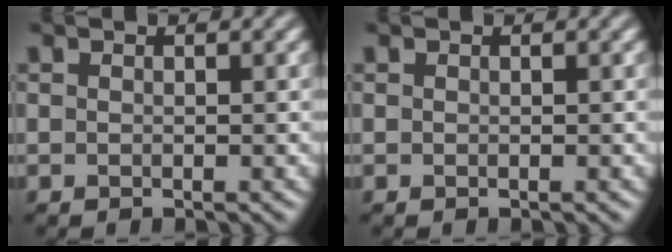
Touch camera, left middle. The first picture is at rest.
{"total": 0.0}